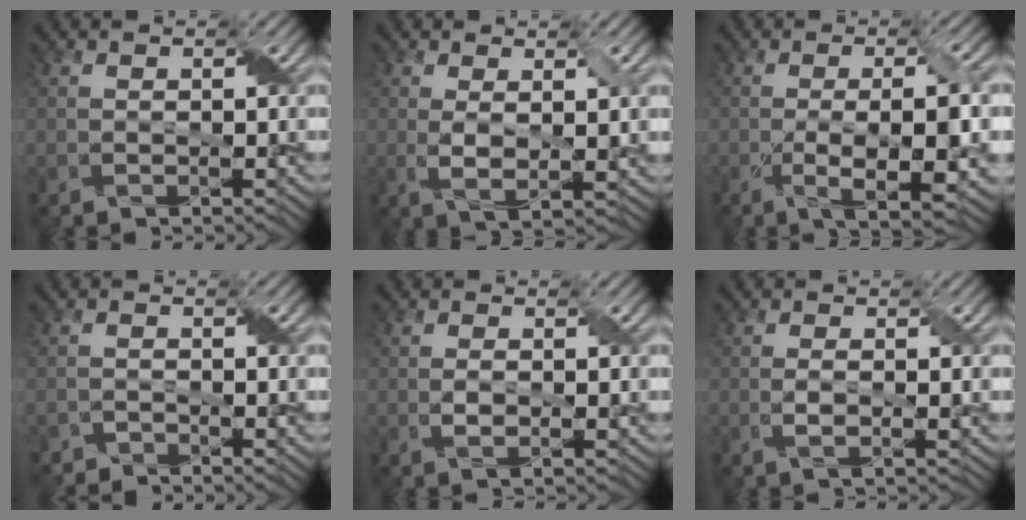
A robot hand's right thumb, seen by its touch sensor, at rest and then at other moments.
{"total": 3.9, "force": [1.0, 1.1, 3.6], "torque": [-0.078, -0.006, 0.020]}
{"total": 7.9, "force": [-1.6, 1.8, 7.5], "torque": [-0.124, -0.004, -0.022]}
{"total": 1.5, "force": [-1.3, 0.6, 0.4], "torque": [-0.006, 0.004, -0.027]}
{"total": 1.7, "force": [-0.1, 0.8, 1.5], "torque": [-0.032, -0.002, 0.002]}
{"total": 1.9, "force": [-0.2, 0.5, 1.8], "torque": [-0.039, -0.001, -0.003]}